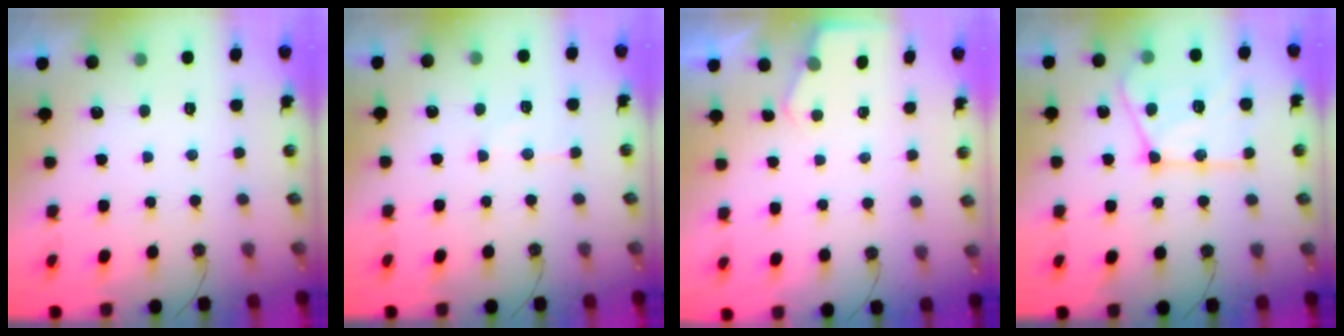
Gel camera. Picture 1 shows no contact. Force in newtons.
{"total": 6.5, "press": 6.4, "slide": 0.6}
{"total": 2.6, "press": 2.6, "slide": 0.4}
{"total": 19.3, "press": 19.1, "slide": 2.0}